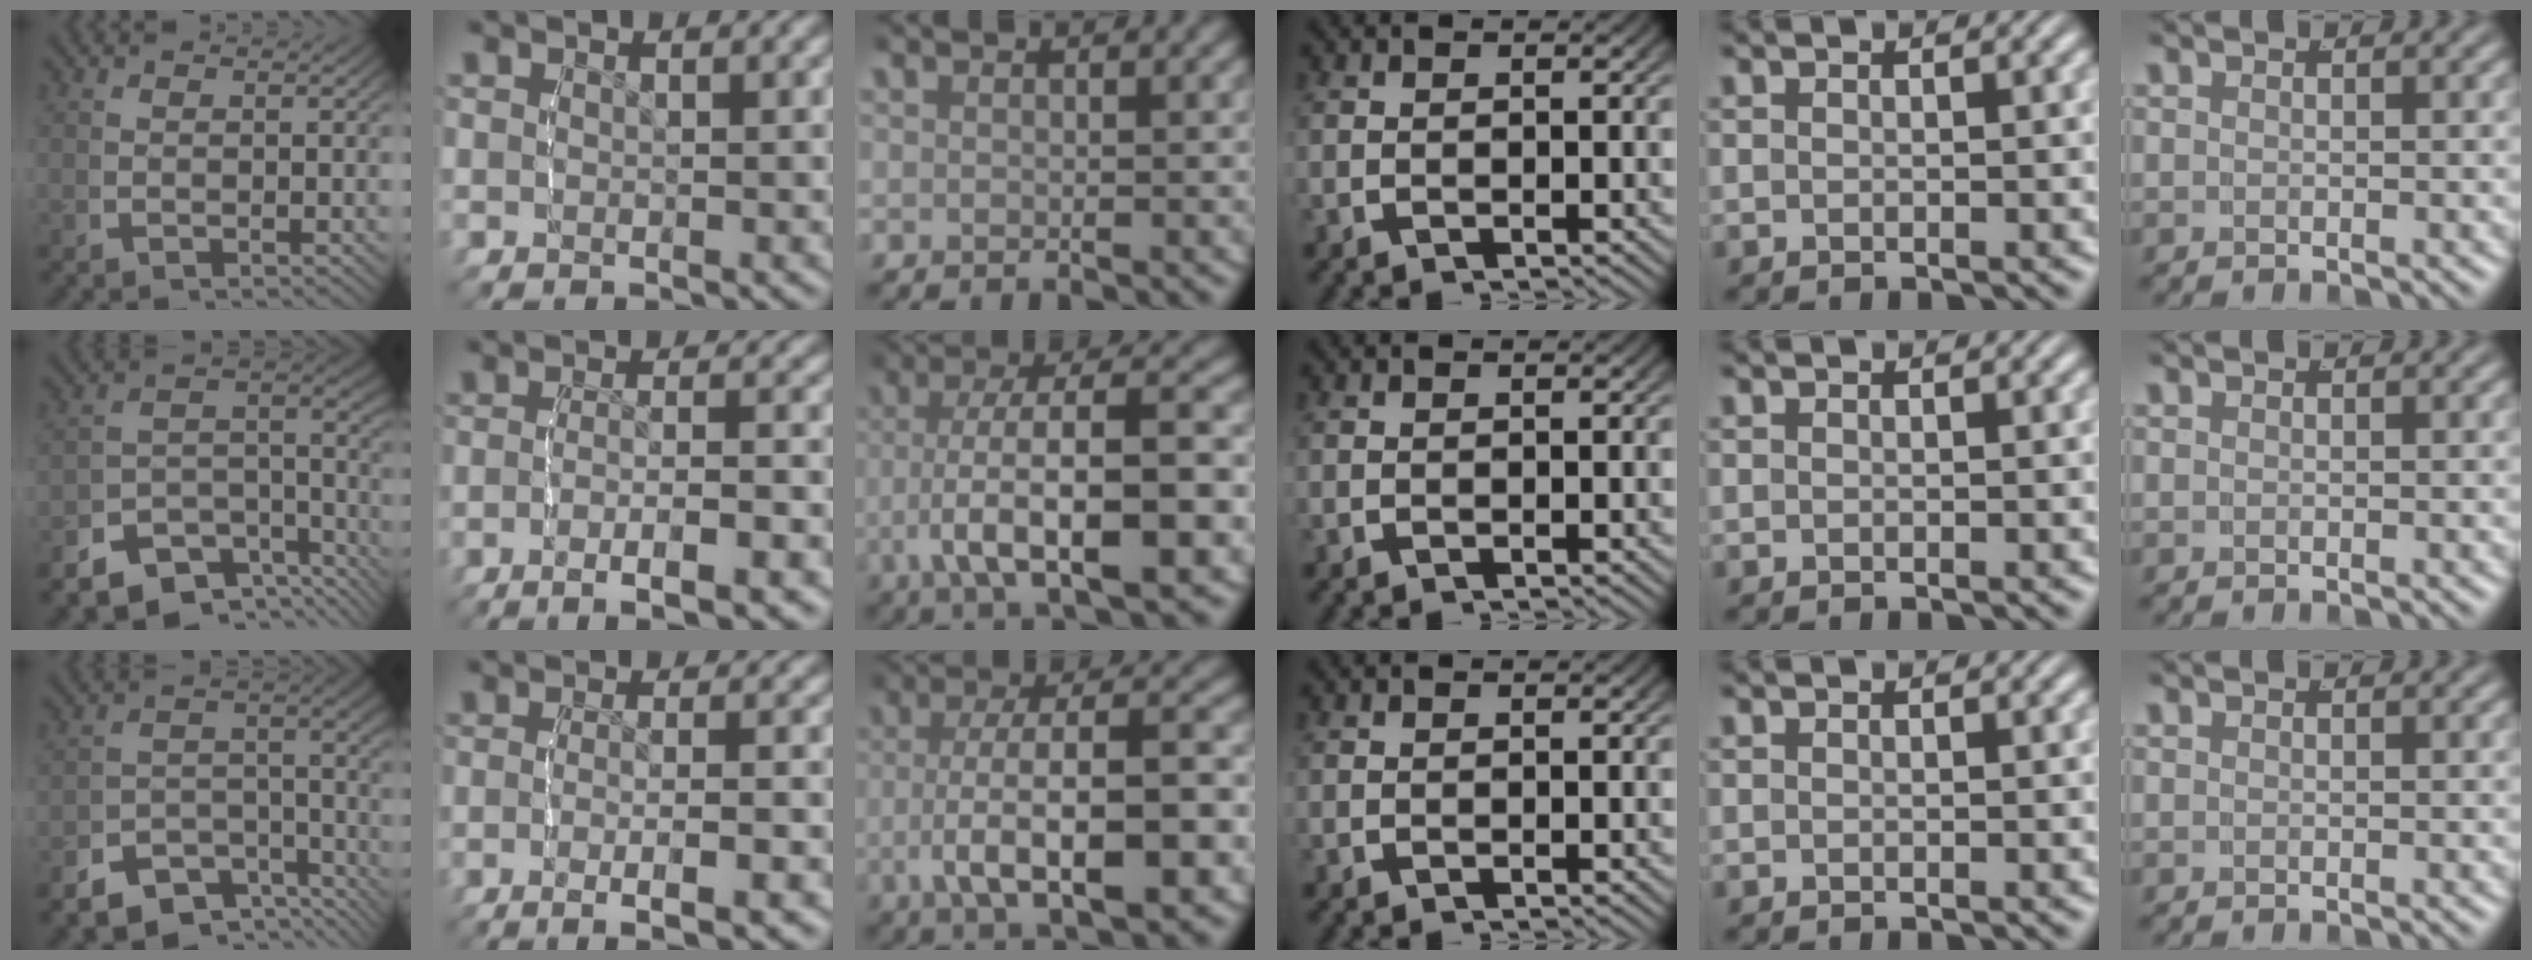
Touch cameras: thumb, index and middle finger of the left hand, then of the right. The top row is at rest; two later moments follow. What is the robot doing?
{"motion": "lift_and_place", "object": "bandage"}